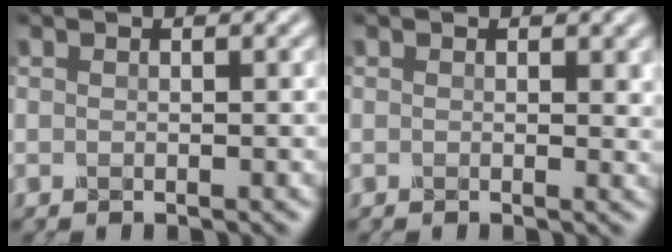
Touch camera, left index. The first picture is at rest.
{"total": 0.9, "force": [0.2, 0.3, 0.8], "torque": [-0.022, -0.005, 0.002]}